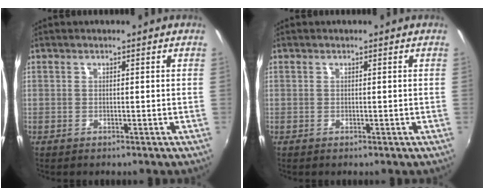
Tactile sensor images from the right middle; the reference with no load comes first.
{"total": 0.0}